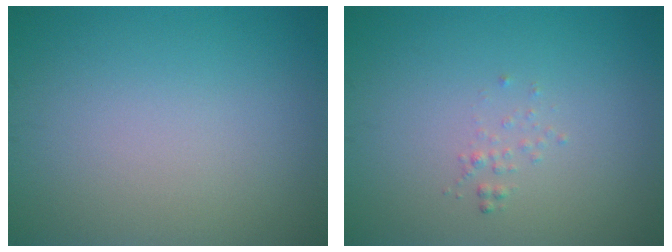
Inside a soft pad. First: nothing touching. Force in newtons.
{"total": 0.6, "press": 0.6, "slide": 0.1}